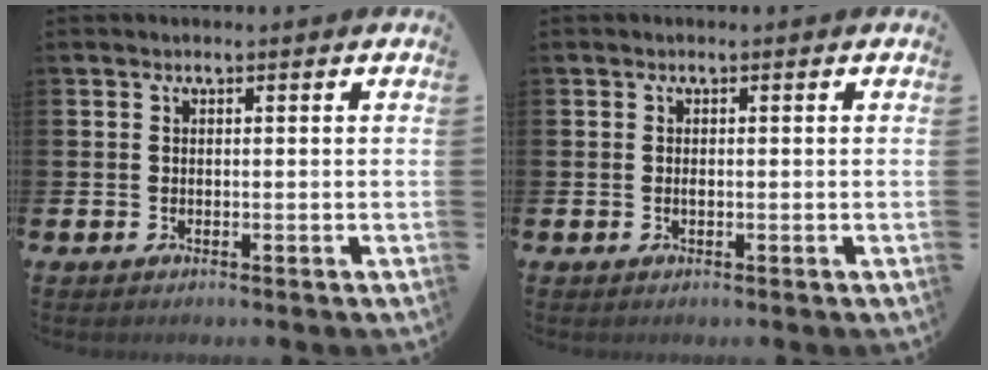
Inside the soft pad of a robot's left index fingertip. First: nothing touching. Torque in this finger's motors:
{"motor_torque": [0.17, 0.11, -0.01, 0.04]}